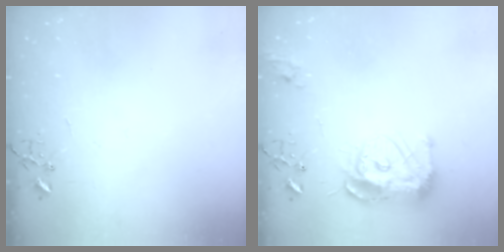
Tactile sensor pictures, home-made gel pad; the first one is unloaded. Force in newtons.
{"total": 13.5, "press": 13.4, "slide": 1.2}